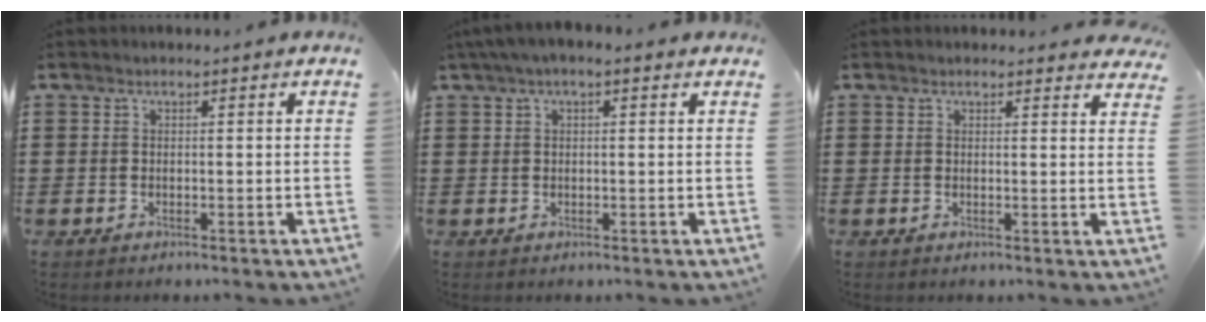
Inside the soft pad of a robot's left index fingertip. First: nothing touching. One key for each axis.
{"total": 2.1, "fx": 0.8, "fy": 0.6, "fz": 1.8, "tx": -0.034, "ty": 0.006, "tz": 0.013}
{"total": 1.7, "fx": 1.6, "fy": 0.4, "fz": 0.2, "tx": 0.002, "ty": -0.001, "tz": 0.030}